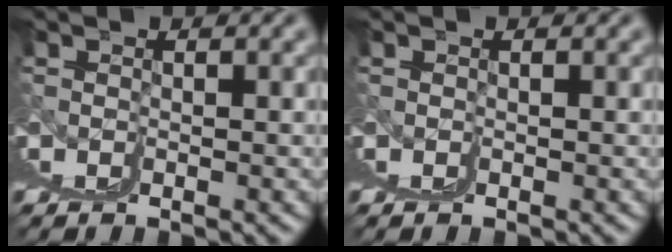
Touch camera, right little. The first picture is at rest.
{"total": 0.0}